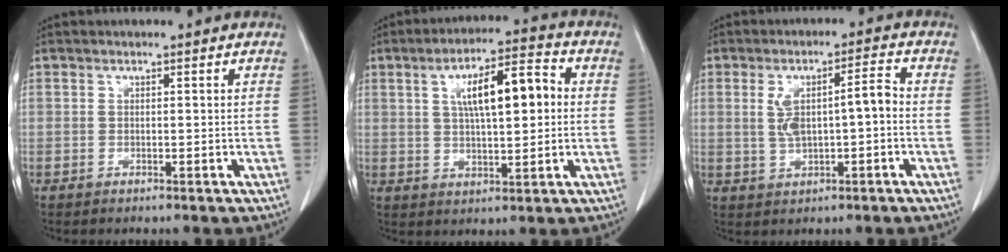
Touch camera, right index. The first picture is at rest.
{"total": 10.8, "force": [2.1, 3.0, 10.2], "torque": [-0.170, 0.025, 0.033]}
{"total": 7.1, "force": [-0.1, 1.9, 6.8], "torque": [-0.129, 0.023, 0.006]}